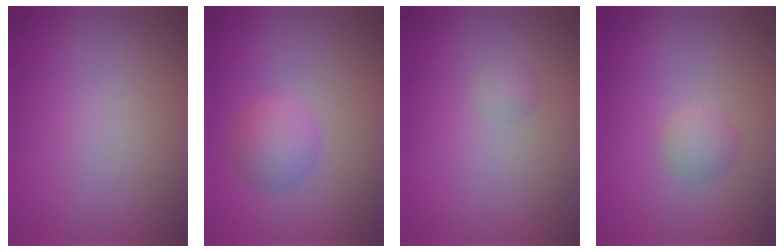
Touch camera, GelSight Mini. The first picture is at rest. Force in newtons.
{"total": 2.6, "press": 2.6, "slide": 0.1}
{"total": 1.0, "press": 1.0, "slide": 0.0}
{"total": 1.5, "press": 1.4, "slide": 0.1}